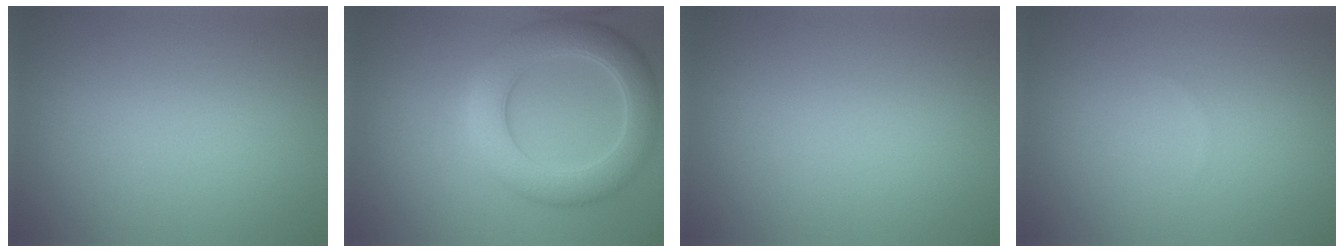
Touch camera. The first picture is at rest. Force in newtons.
{"total": 6.1, "press": 6.1, "slide": 0.3}
{"total": 0.0}
{"total": 0.0}